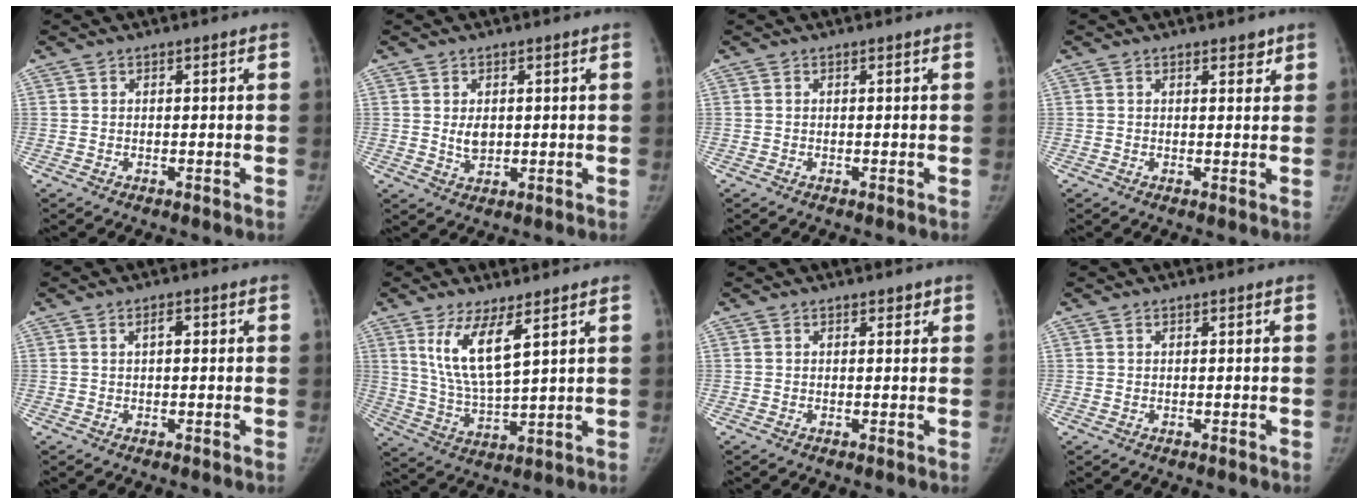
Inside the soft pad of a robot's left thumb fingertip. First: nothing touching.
{"total": 3.2, "force": [0.4, 2.2, 2.2], "torque": [-0.027, -0.008, 0.014]}
{"total": 0.0}
{"total": 2.0, "force": [1.4, 0.9, 1.1], "torque": [-0.003, -0.008, 0.017]}
{"total": 1.7, "force": [0.5, 0.8, 1.4], "torque": [-0.024, 0.004, 0.008]}
{"total": 9.8, "force": [5.0, 2.4, 8.1], "torque": [-0.156, -0.041, 0.109]}
{"total": 1.0, "force": [0.8, 0.6, 0.4], "torque": [0.005, -0.004, 0.006]}
{"total": 0.0}